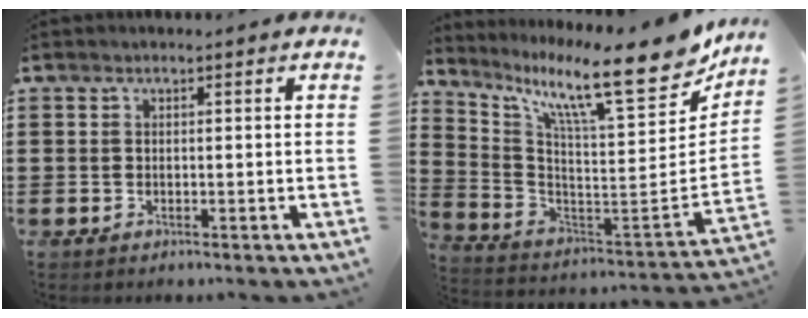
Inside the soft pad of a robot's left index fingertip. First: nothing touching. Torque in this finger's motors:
{"motor_torque": [2.04, -0.10, 0.37, 0.21]}